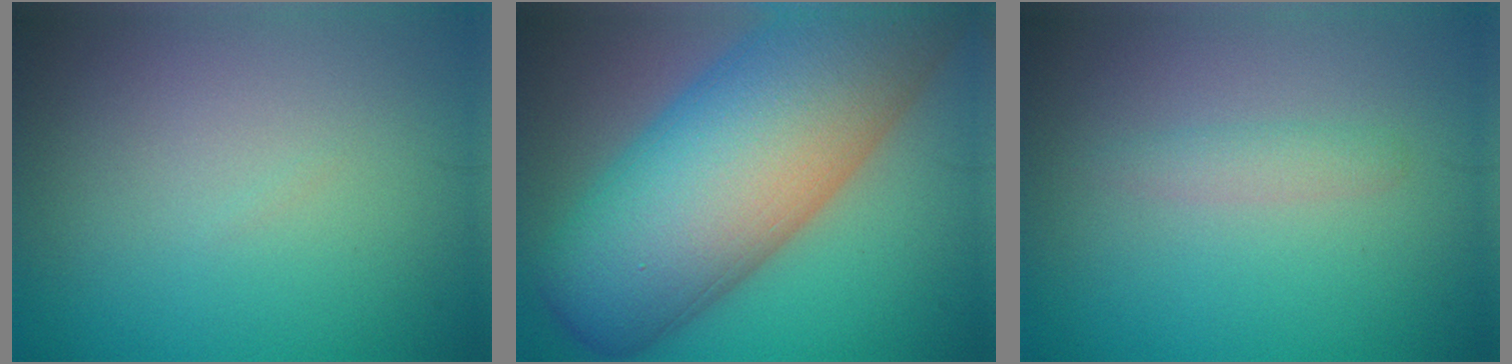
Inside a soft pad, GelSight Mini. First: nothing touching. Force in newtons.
{"total": 16.8, "press": 16.8, "slide": 0.8}
{"total": 1.3, "press": 1.3, "slide": 0.1}